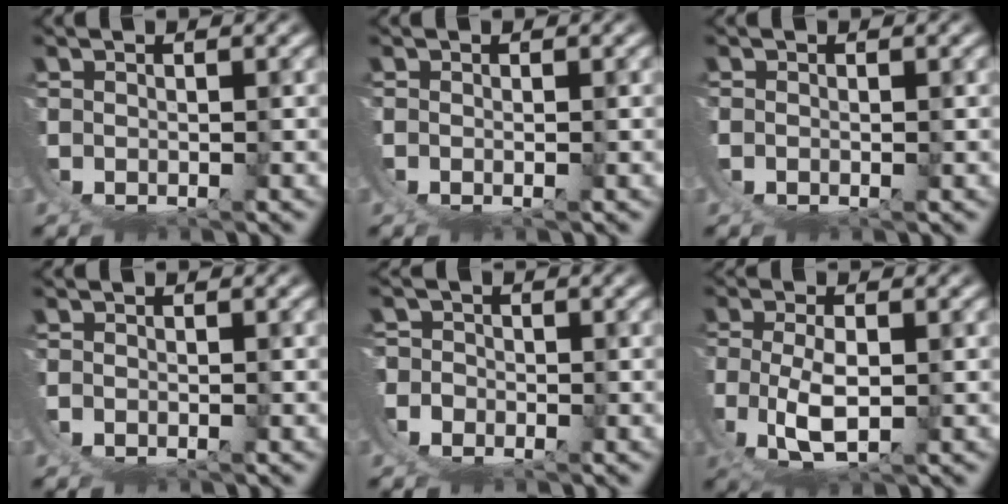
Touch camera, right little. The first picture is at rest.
{"total": 0.6, "force": [0.1, -0.2, 0.6], "torque": [-0.012, 0.000, 0.003]}
{"total": 0.7, "force": [0.2, 0.5, 0.5], "torque": [-0.013, 0.000, 0.001]}
{"total": 1.0, "force": [-0.2, 0.8, 0.5], "torque": [-0.016, -0.002, -0.003]}
{"total": 4.7, "force": [0.2, 4.5, 1.3], "torque": [-0.048, -0.013, -0.002]}
{"total": 5.1, "force": [1.2, 2.6, 4.2], "torque": [-0.122, -0.039, 0.047]}